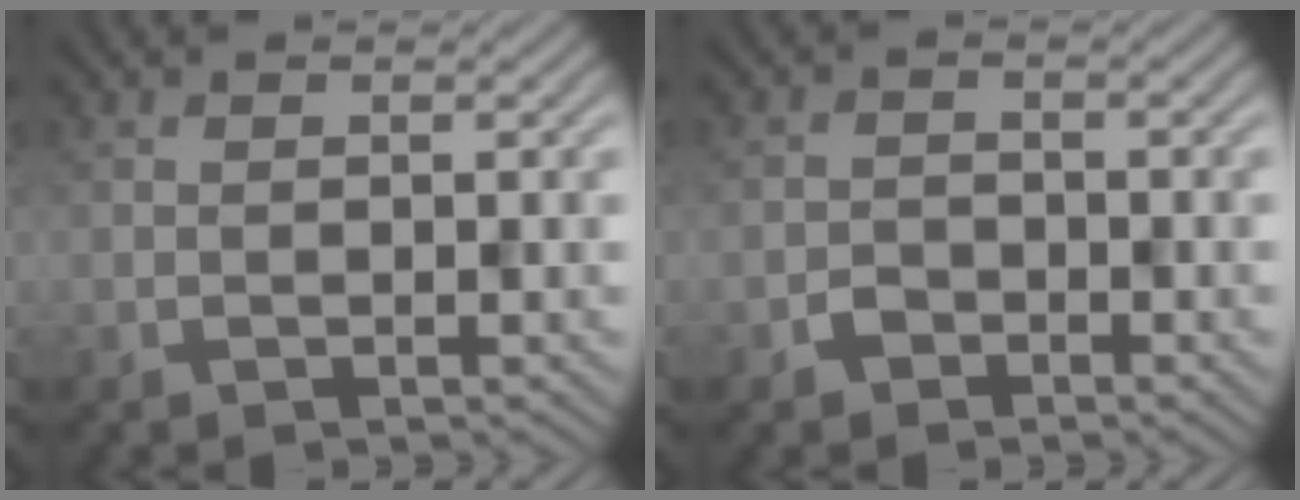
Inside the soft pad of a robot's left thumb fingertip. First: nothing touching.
{"total": 1.7, "force": [-1.2, 1.2, 0.2], "torque": [-0.001, 0.002, -0.029]}